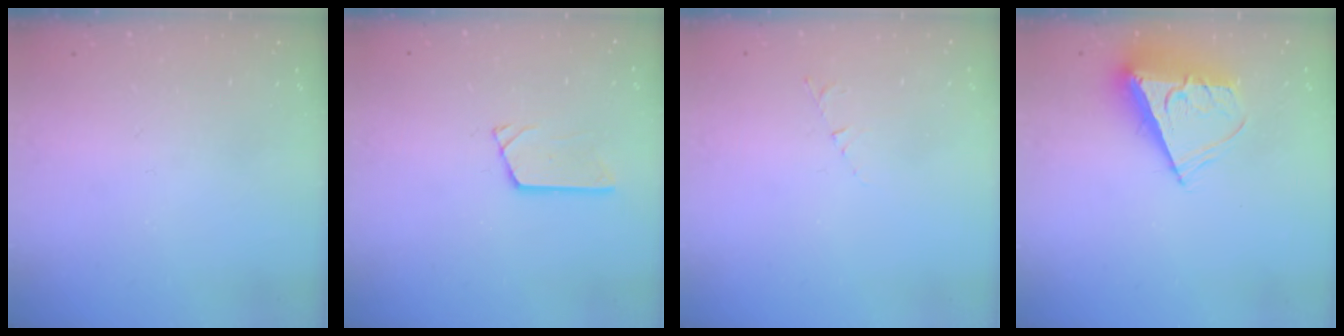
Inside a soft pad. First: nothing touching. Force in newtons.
{"total": 3.5, "press": 3.5, "slide": 0.4}
{"total": 3.1, "press": 3.1, "slide": 0.3}
{"total": 8.9, "press": 8.9, "slide": 0.3}